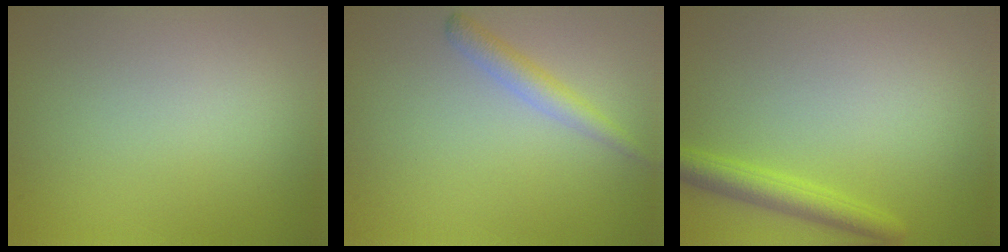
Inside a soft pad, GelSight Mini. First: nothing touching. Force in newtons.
{"total": 2.0, "press": 2.0, "slide": 0.1}
{"total": 2.8, "press": 2.8, "slide": 0.1}